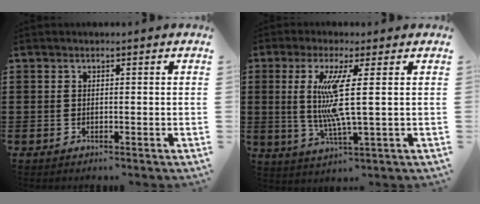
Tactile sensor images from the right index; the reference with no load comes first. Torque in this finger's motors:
{"motor_torque": [0.77, 0.32, 0.51, 0.14]}